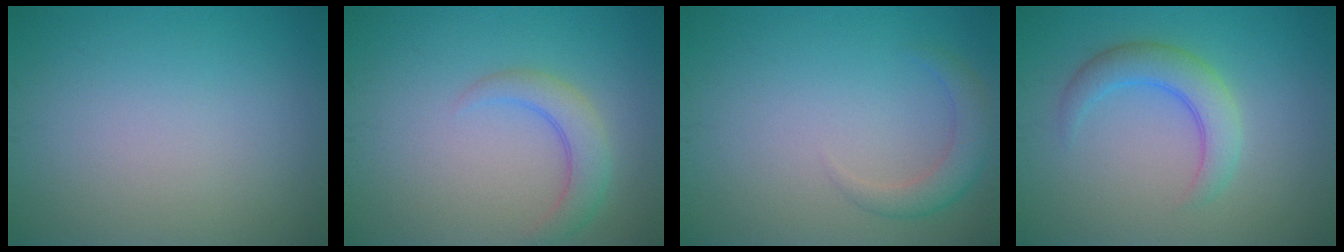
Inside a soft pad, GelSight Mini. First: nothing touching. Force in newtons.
{"total": 3.0, "press": 3.0, "slide": 0.3}
{"total": 2.4, "press": 2.4, "slide": 0.4}
{"total": 3.6, "press": 3.6, "slide": 0.1}